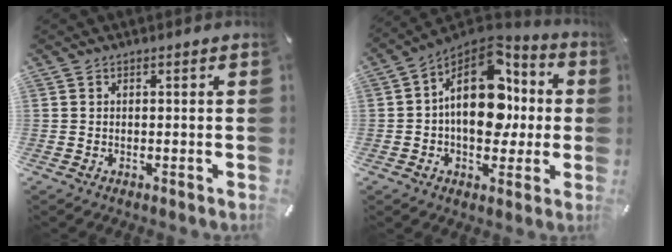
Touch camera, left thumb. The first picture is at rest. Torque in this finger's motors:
{"motor_torque": [0.96, 0.97, 1.23, -0.90, 0.60]}